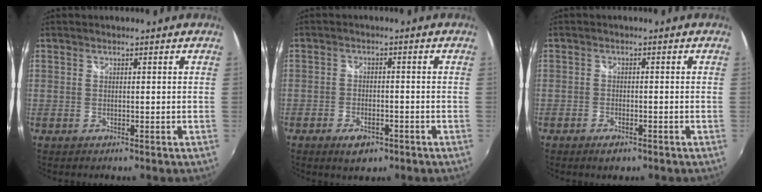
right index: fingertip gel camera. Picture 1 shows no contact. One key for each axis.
{"total": 5.2, "fx": -3.3, "fy": 2.8, "fz": 3.0, "tx": -0.072, "ty": -0.004, "tz": -0.053}
{"total": 2.8, "fx": -1.9, "fy": 1.4, "fz": 1.4, "tx": -0.037, "ty": -0.004, "tz": -0.035}